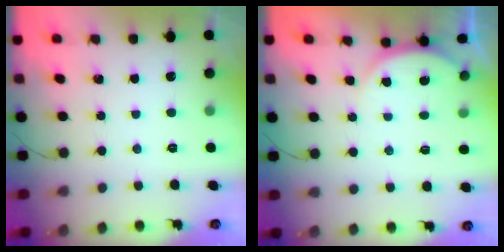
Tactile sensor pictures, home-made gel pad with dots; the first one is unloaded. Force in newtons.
{"total": 4.2, "press": 4.2, "slide": 0.6}